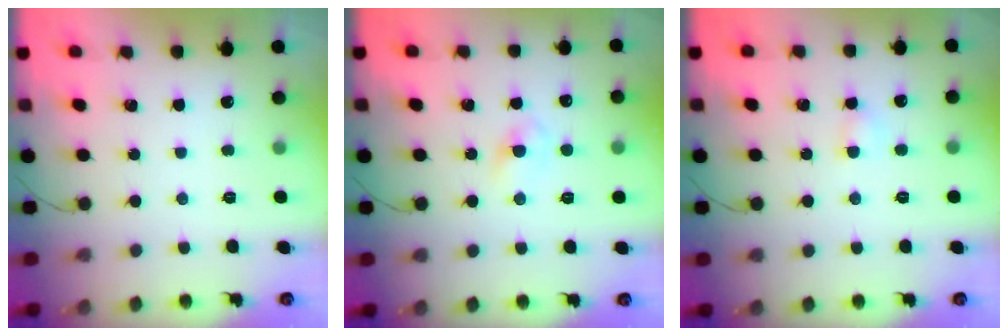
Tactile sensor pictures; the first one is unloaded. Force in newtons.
{"total": 2.7, "press": 2.4, "slide": 1.1}
{"total": 2.9, "press": 2.8, "slide": 0.8}